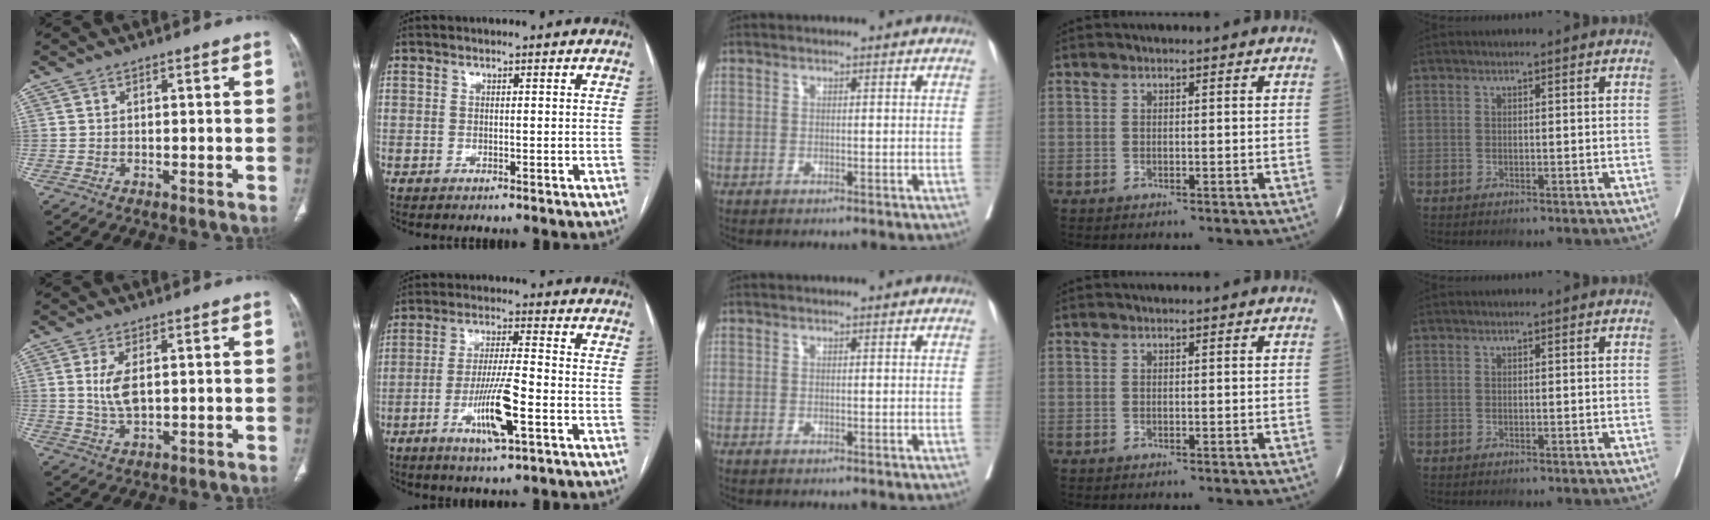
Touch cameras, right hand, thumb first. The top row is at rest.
{"thumb": {"total": 5.4, "force": [1.0, 2.5, 4.7], "torque": [-0.102, -0.008, 0.026]}, "index": {"total": 9.6, "force": [-3.6, 0.7, 8.9], "torque": [-0.167, -0.009, -0.066]}}